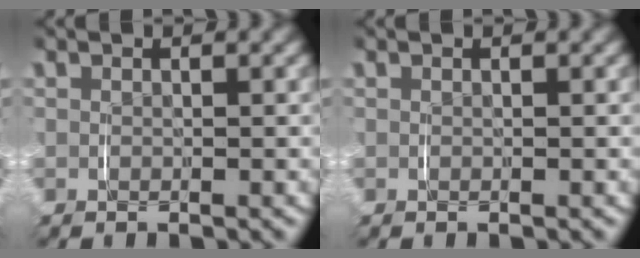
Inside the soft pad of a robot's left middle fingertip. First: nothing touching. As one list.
[{"total": 0.0}]